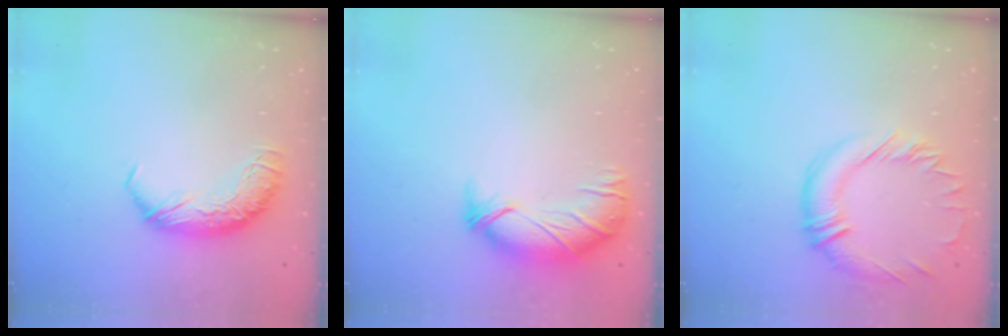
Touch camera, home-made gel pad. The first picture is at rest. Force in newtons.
{"total": 3.6, "press": 2.8, "slide": 2.2}
{"total": 2.3, "press": 2.0, "slide": 1.2}